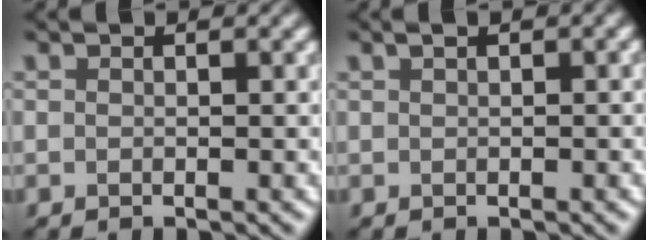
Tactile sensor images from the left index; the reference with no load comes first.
{"total": 0.8, "force": [0.4, 0.1, 0.7], "torque": [-0.016, 0.006, 0.009]}